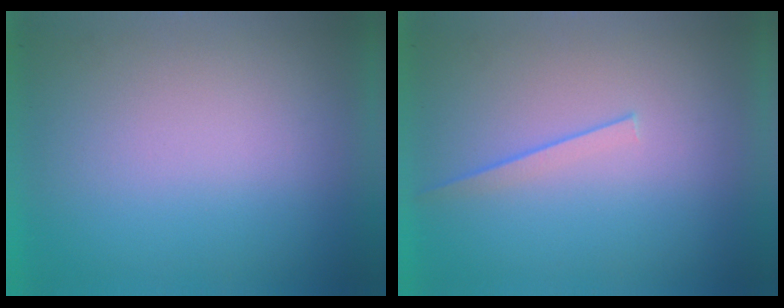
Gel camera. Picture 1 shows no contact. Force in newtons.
{"total": 1.1}